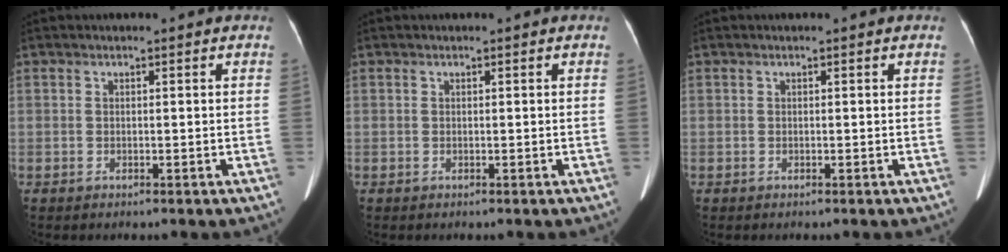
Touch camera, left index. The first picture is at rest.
{"total": 0.0}
{"total": 0.0}